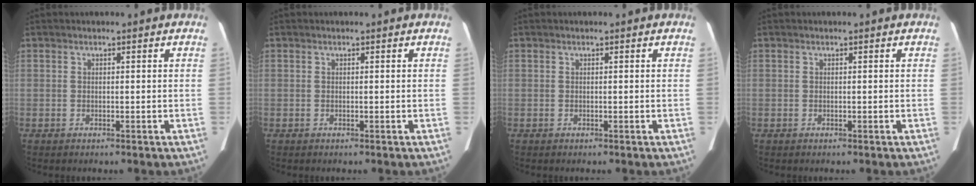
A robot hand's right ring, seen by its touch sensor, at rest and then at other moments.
{"total": 0.0}
{"total": 0.0}
{"total": 0.0}